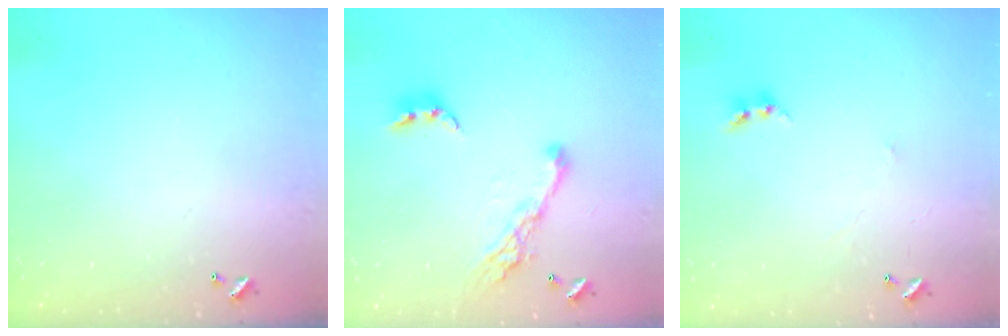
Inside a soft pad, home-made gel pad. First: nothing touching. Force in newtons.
{"total": 13.1, "press": 13.0, "slide": 1.3}
{"total": 1.0, "press": 0.9, "slide": 0.4}